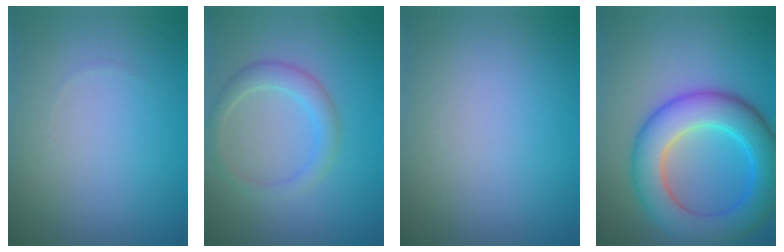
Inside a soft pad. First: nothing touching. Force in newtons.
{"total": 2.5, "press": 2.5, "slide": 0.0}
{"total": 0.0}
{"total": 8.5, "press": 8.5, "slide": 0.4}